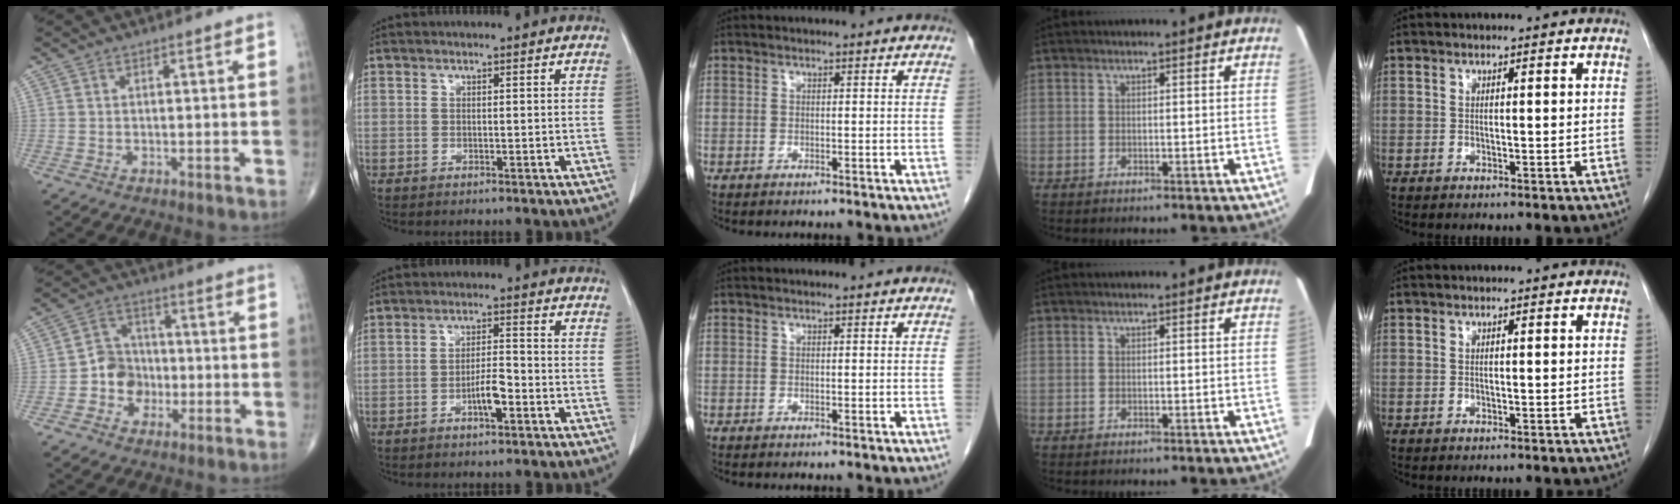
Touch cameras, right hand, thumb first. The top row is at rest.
{"thumb": {"total": 7.2, "force": [-1.9, 6.4, 2.7], "torque": [-0.009, 0.027, -0.043]}, "index": {"total": 4.3, "force": [-1.9, 1.0, 3.7], "torque": [-0.067, 0.004, -0.034]}}